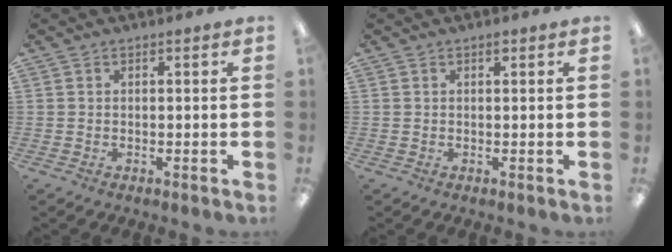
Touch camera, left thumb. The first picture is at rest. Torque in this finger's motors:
{"motor_torque": [0.13, -0.03, 0.31, -0.42, 0.00]}